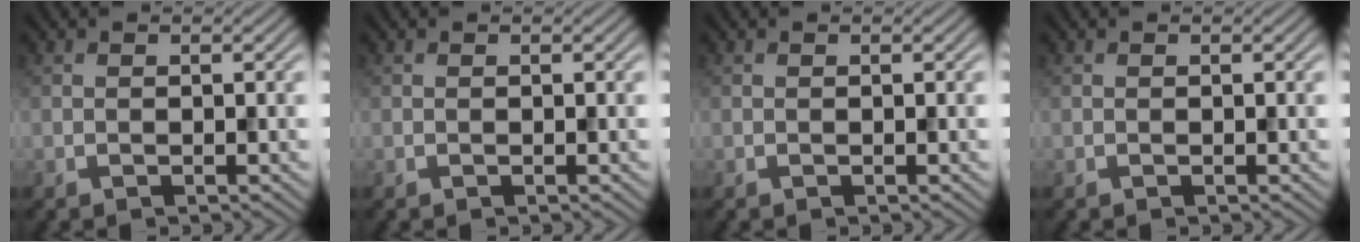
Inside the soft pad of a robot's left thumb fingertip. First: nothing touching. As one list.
[{"total": 0.0}, {"total": 0.0}, {"total": 0.0}]